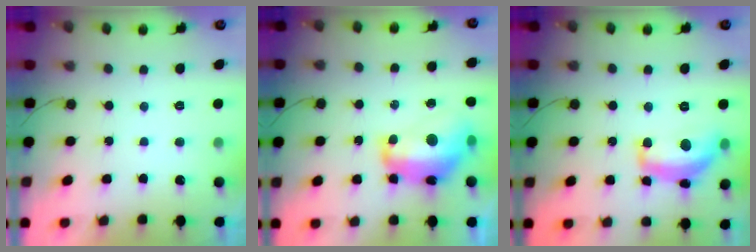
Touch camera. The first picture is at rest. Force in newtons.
{"total": 15.2, "press": 15.2, "slide": 1.4}
{"total": 14.5, "press": 14.4, "slide": 1.1}